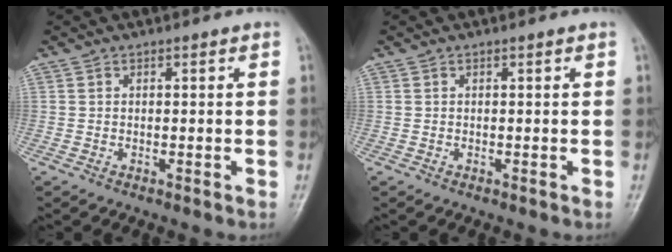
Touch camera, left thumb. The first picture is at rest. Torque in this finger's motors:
{"motor_torque": [0.00, 0.01, -0.03, -0.01, 0.00]}